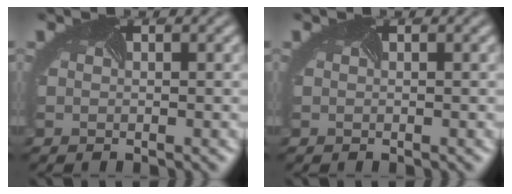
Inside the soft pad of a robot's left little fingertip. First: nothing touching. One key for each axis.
{"total": 0.0}